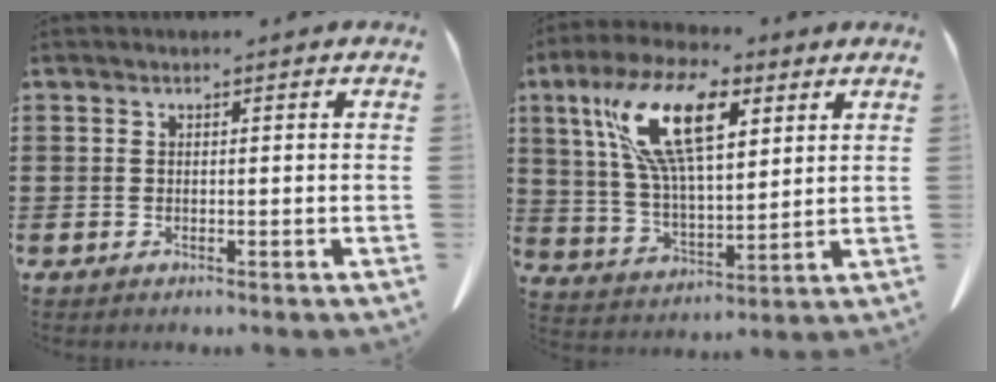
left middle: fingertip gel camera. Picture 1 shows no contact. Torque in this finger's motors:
{"motor_torque": [2.14, 0.00, 0.78, 0.21]}